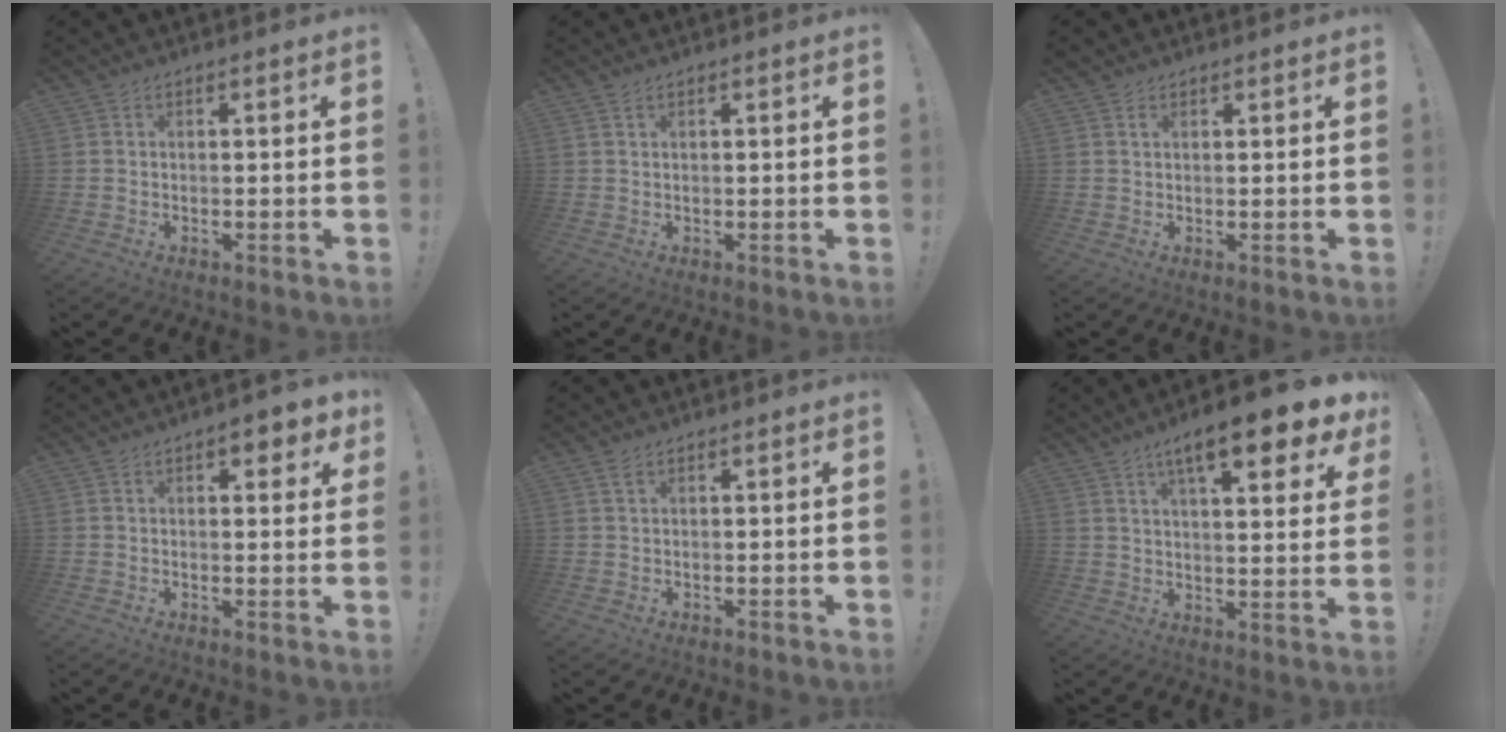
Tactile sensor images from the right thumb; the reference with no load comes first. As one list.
[{"total": 1.0, "force": [0.6, 0.4, 0.6], "torque": [-0.014, 0.002, 0.012]}, {"total": 1.2, "force": [0.9, 0.7, 0.4], "torque": [0.000, -0.003, 0.017]}, {"total": 4.7, "force": [2.3, 2.0, 3.5], "torque": [-0.032, -0.012, 0.034]}, {"total": 1.4, "force": [0.9, 0.5, 1.0], "torque": [-0.013, -0.001, 0.015]}, {"total": 14.1, "force": [8.1, 3.0, 11.2], "torque": [-0.172, -0.045, 0.122]}]